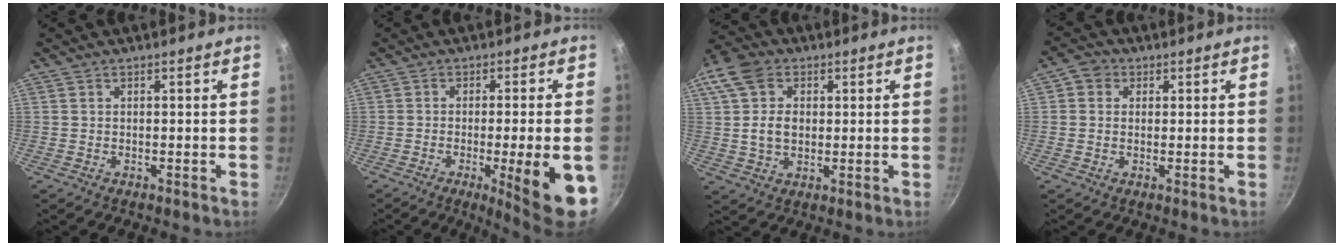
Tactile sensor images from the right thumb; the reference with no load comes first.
{"total": 13.3, "force": [-4.1, 1.9, 12.5], "torque": [-0.163, 0.002, -0.052]}
{"total": 11.9, "force": [2.2, 9.0, 7.4], "torque": [-0.138, 0.013, 0.030]}
{"total": 3.6, "force": [0.8, 3.2, 1.4], "torque": [-0.003, -0.001, 0.002]}